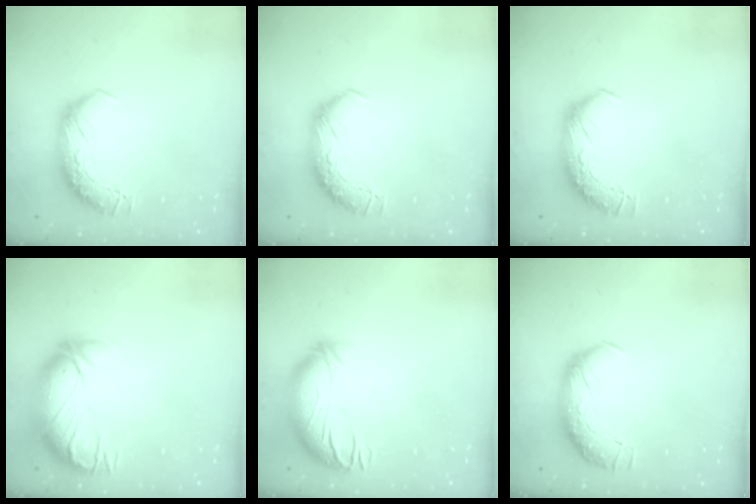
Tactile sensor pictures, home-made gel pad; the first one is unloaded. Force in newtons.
{"total": 0.0}
{"total": 0.0}
{"total": 3.0, "press": 0.3, "slide": 3.0}
{"total": 3.5, "press": 2.7, "slide": 2.2}
{"total": 2.3, "press": 0.9, "slide": 2.2}